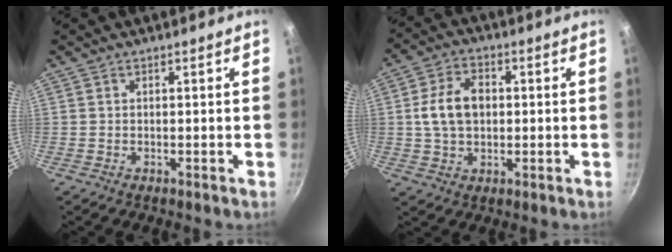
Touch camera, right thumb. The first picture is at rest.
{"total": 9.1, "force": [0.6, 6.3, 6.6], "torque": [-0.108, 0.012, 0.011]}